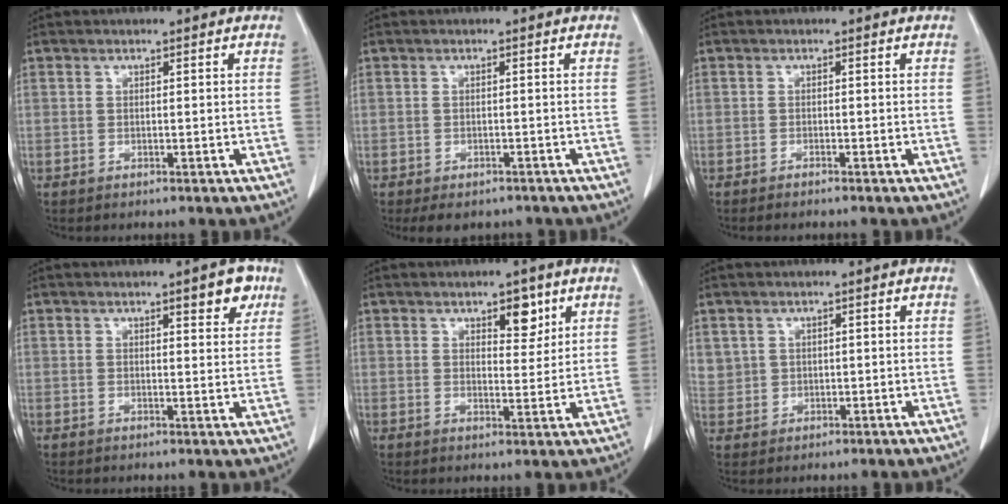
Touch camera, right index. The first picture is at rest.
{"total": 5.0, "force": [-3.9, 2.7, 1.7], "torque": [-0.013, 0.001, -0.049]}
{"total": 1.0, "force": [-0.9, -0.1, 0.4], "torque": [-0.007, -0.001, -0.015]}
{"total": 4.4, "force": [2.7, 1.1, 3.3], "torque": [-0.040, -0.004, 0.033]}
{"total": 4.4, "force": [2.6, 1.9, 3.0], "torque": [-0.039, -0.003, 0.038]}
{"total": 3.0, "force": [1.2, 2.8, 0.2], "torque": [0.010, 0.007, 0.027]}